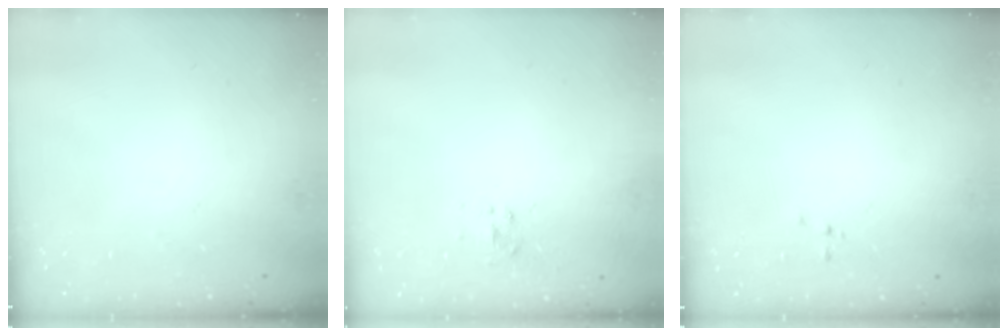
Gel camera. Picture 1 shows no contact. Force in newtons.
{"total": 2.6, "press": 2.4, "slide": 0.9}
{"total": 0.0}